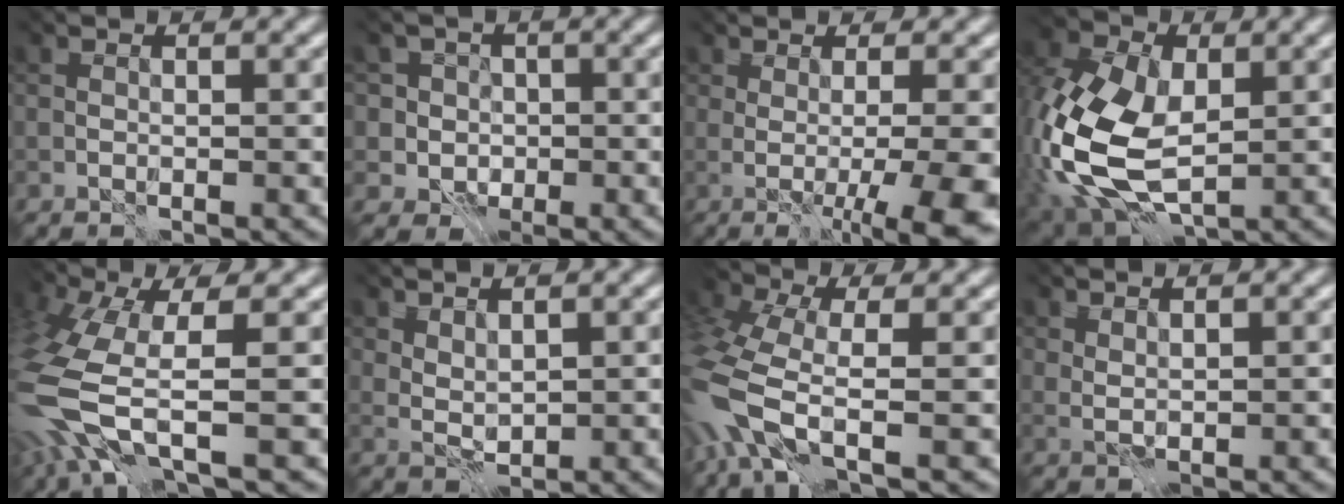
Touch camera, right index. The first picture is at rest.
{"total": 4.5, "force": [1.0, 4.4, 0.7], "torque": [-0.001, 0.021, 0.003]}
{"total": 7.3, "force": [-1.4, 1.6, 7.0], "torque": [-0.076, -0.010, -0.008]}
{"total": 12.8, "force": [-1.1, 8.1, 9.8], "torque": [-0.233, -0.011, -0.027]}
{"total": 8.8, "force": [-2.5, 3.7, 7.6], "torque": [-0.211, -0.029, -0.050]}
{"total": 1.5, "force": [1.3, 0.3, 0.5], "torque": [-0.013, -0.003, 0.029]}
{"total": 7.5, "force": [-2.6, 3.6, 6.1], "torque": [-0.162, -0.012, -0.064]}
{"total": 1.0, "force": [1.0, -0.3, 0.0], "torque": [-0.007, -0.001, 0.021]}